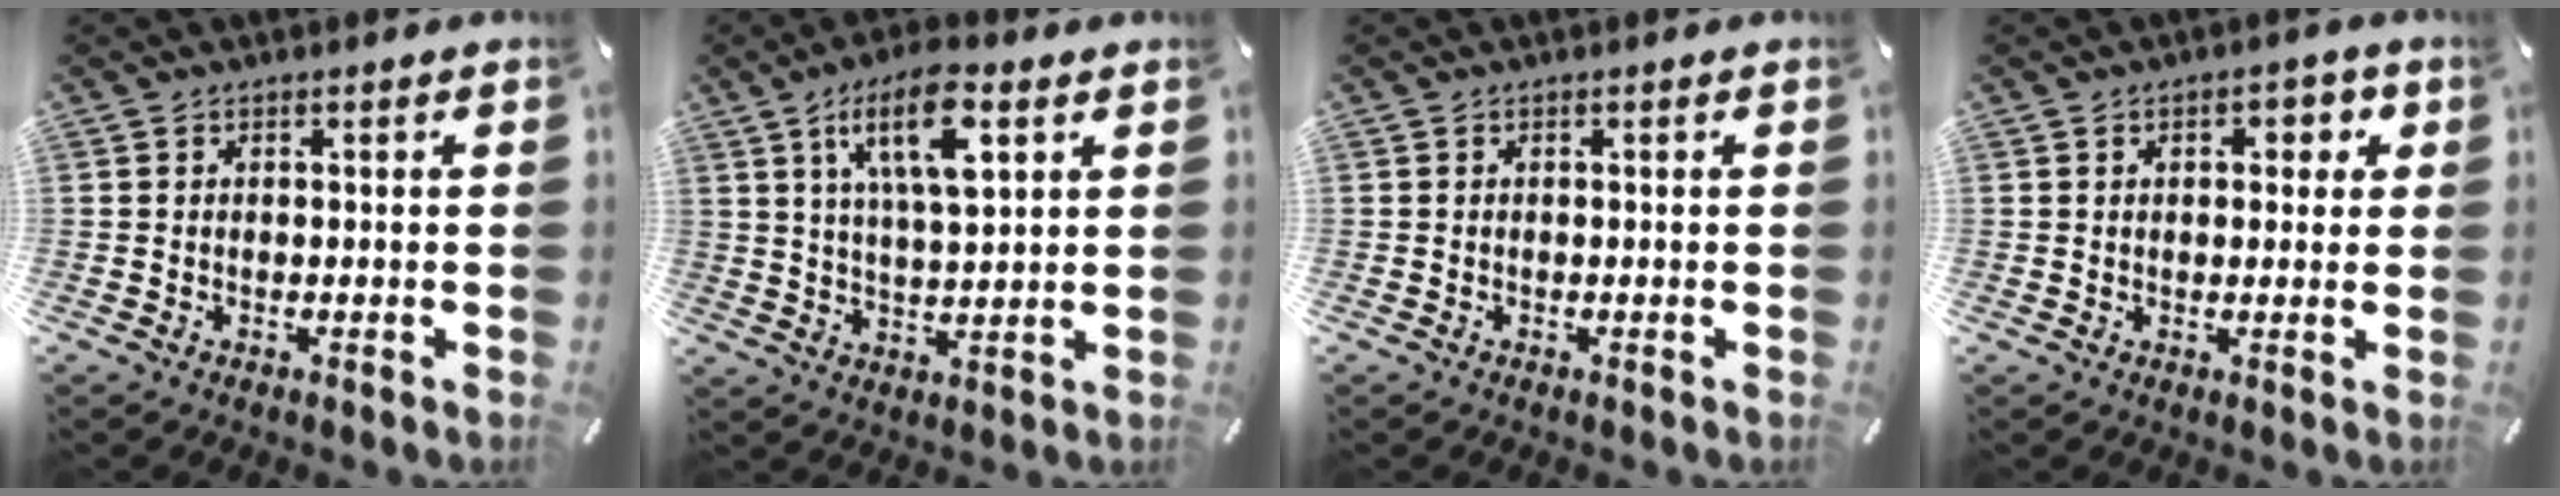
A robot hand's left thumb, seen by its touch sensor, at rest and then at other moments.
{"total": 12.2, "force": [5.8, 4.3, 9.8], "torque": [-0.177, -0.002, 0.100]}
{"total": 0.0}
{"total": 4.3, "force": [1.0, 2.6, 3.2], "torque": [-0.037, -0.002, 0.006]}